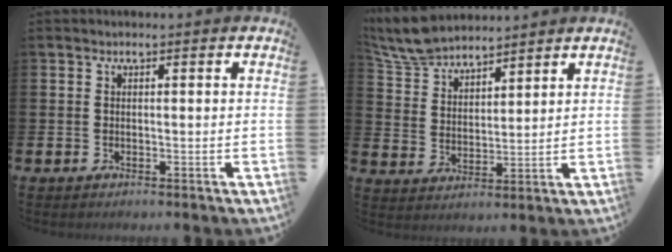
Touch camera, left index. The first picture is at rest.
{"total": 7.3, "force": [6.9, 1.7, 1.5], "torque": [-0.061, -0.026, 0.130]}